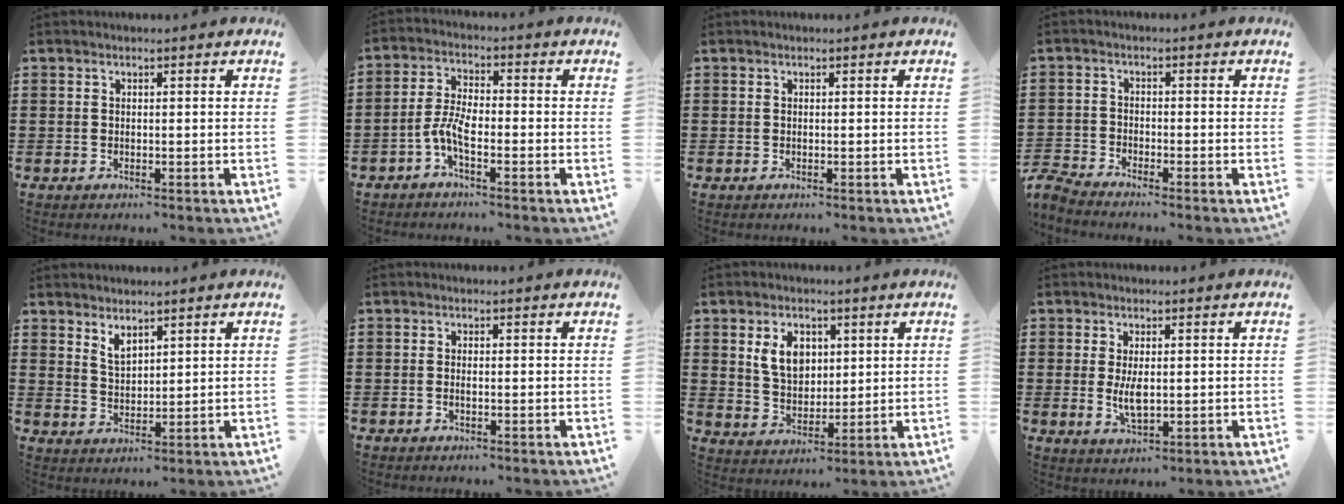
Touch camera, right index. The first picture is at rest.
{"total": 5.0, "force": [-2.2, 1.6, 4.2], "torque": [-0.106, -0.007, -0.049]}
{"total": 0.0}
{"total": 2.8, "force": [-2.8, 0.1, 0.0], "torque": [-0.021, -0.005, -0.064]}
{"total": 3.1, "force": [2.3, 1.5, 1.3], "torque": [-0.033, 0.004, 0.043]}
{"total": 0.8, "force": [-0.3, 0.1, 0.7], "torque": [-0.013, -0.004, -0.005]}
{"total": 6.3, "force": [2.1, 4.4, 4.0], "torque": [-0.086, 0.012, 0.034]}
{"total": 4.2, "force": [0.1, 1.9, 3.8], "torque": [-0.087, -0.002, -0.003]}